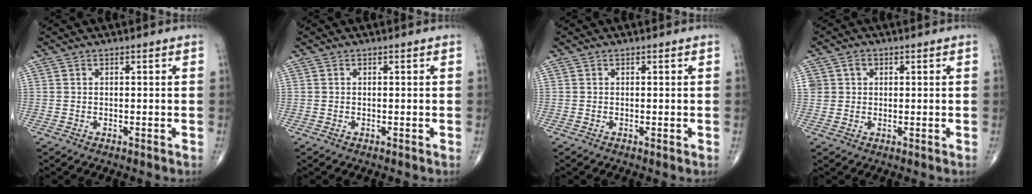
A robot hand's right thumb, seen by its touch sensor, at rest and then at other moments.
{"total": 0.0}
{"total": 0.0}
{"total": 2.9, "force": [0.9, 2.6, 1.0], "torque": [-0.004, -0.001, 0.017]}